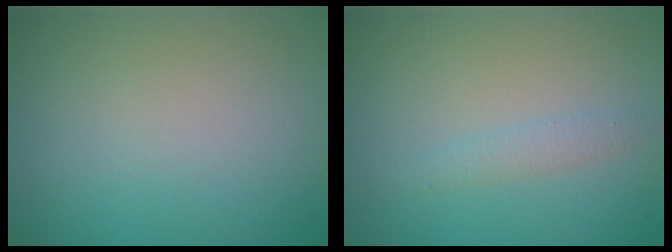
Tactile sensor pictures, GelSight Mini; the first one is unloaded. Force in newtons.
{"total": 1.2, "press": 1.2, "slide": 0.0}